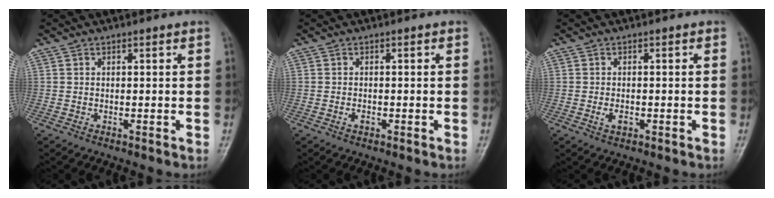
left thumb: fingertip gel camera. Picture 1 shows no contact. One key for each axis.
{"total": 1.1, "fx": -0.5, "fy": 0.7, "fz": 0.7, "tx": -0.009, "ty": 0.001, "tz": -0.010}
{"total": 2.1, "fx": -0.7, "fy": 1.2, "fz": 1.5, "tx": -0.026, "ty": 0.000, "tz": -0.013}